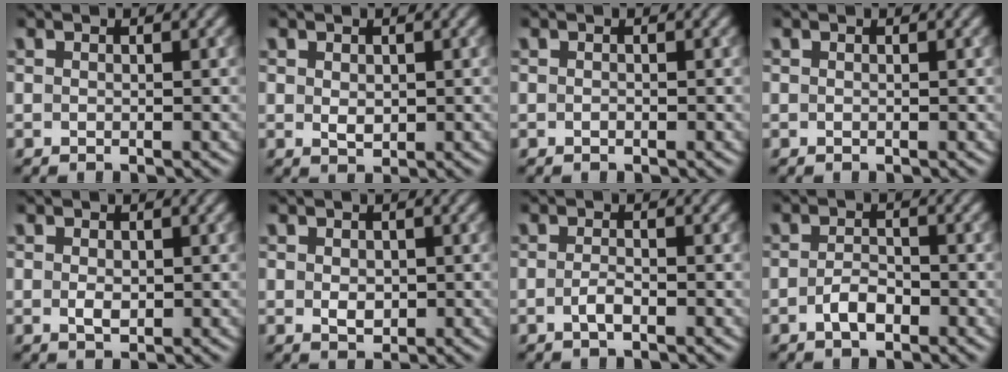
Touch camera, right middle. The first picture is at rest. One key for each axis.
{"total": 1.3, "fx": 0.2, "fy": 0.9, "fz": 0.9, "tx": -0.015, "ty": -0.003, "tz": 0.008}
{"total": 0.0}
{"total": 0.0}
{"total": 1.4, "fx": 0.0, "fy": 0.9, "fz": 1.0, "tx": -0.020, "ty": -0.003, "tz": 0.002}
{"total": 1.6, "fx": 0.0, "fy": 1.2, "fz": 1.1, "tx": -0.018, "ty": -0.004, "tz": 0.003}
{"total": 1.3, "fx": -0.6, "fy": 0.4, "fz": 1.1, "tx": -0.022, "ty": 0.001, "tz": -0.012}
{"total": 2.1, "fx": -1.0, "fy": 1.0, "fz": 1.5, "tx": -0.029, "ty": 0.001, "tz": -0.022}